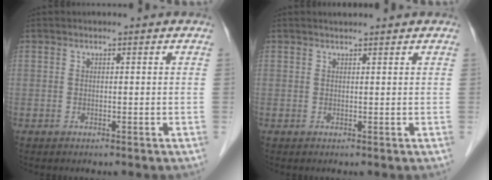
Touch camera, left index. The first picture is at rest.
{"total": 1.9, "force": [1.8, 0.2, 0.7], "torque": [-0.011, 0.019, 0.028]}